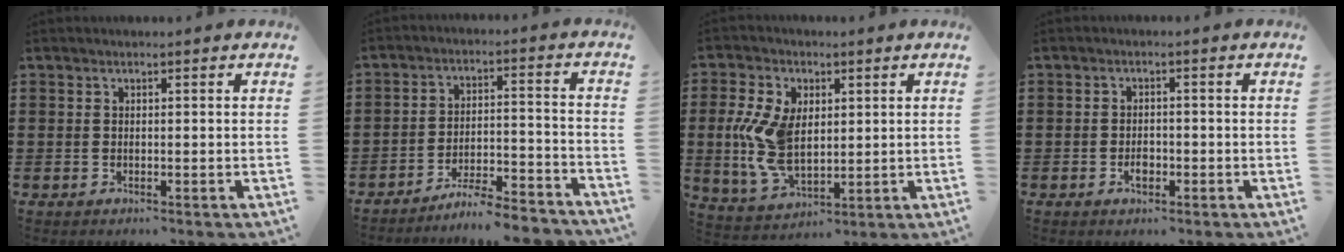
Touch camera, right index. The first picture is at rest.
{"total": 6.6, "force": [-6.2, 0.2, 2.1], "torque": [-0.038, 0.004, -0.121]}
{"total": 10.1, "force": [1.1, 6.5, 7.7], "torque": [-0.197, 0.002, 0.015]}
{"total": 2.3, "force": [-0.9, 1.2, 1.7], "torque": [-0.033, 0.001, -0.016]}